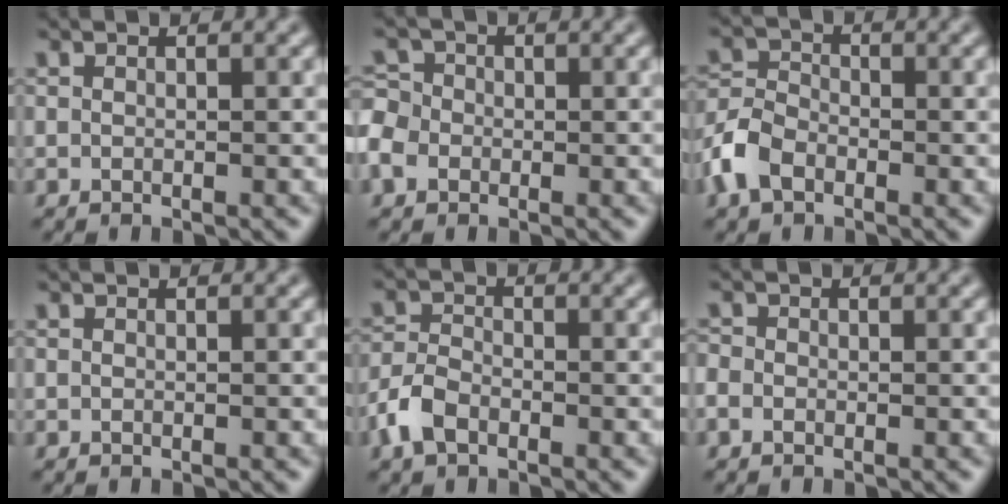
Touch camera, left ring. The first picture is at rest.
{"total": 4.4, "force": [-2.0, 3.5, 1.8], "torque": [-0.038, 0.001, -0.046]}
{"total": 4.2, "force": [-2.3, 2.7, 2.2], "torque": [-0.053, 0.004, -0.056]}
{"total": 0.0}
{"total": 3.0, "force": [-1.8, 1.7, 1.7], "torque": [-0.037, 0.004, -0.046]}
{"total": 1.0, "force": [-0.5, 0.8, 0.3], "torque": [-0.004, 0.000, -0.010]}